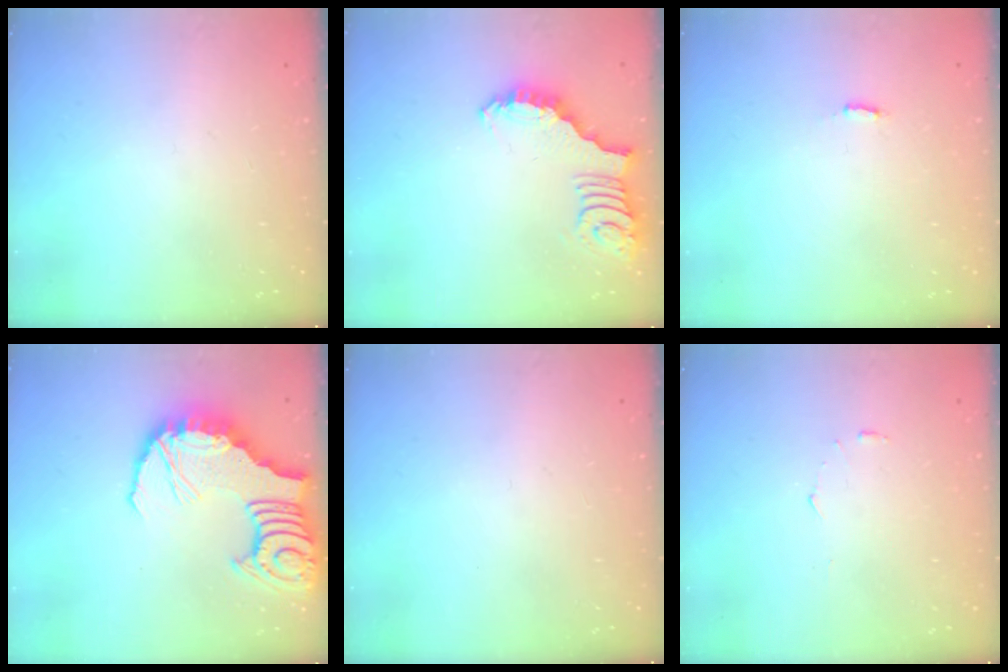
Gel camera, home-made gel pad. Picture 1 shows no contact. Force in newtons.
{"total": 2.6, "press": 2.6, "slide": 0.5}
{"total": 3.0, "press": 2.9, "slide": 0.5}
{"total": 18.2, "press": 18.1, "slide": 2.2}
{"total": 0.0}
{"total": 3.6, "press": 3.6, "slide": 0.2}